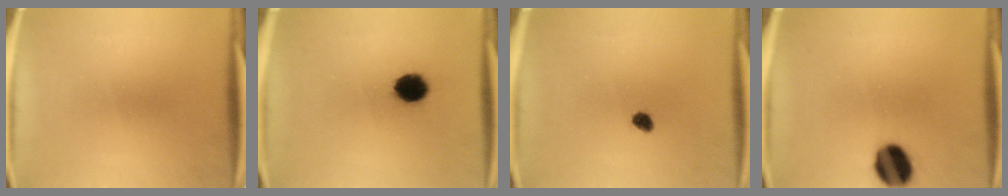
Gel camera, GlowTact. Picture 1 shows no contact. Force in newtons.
{"total": 7.5}
{"total": 2.0}
{"total": 10.4}